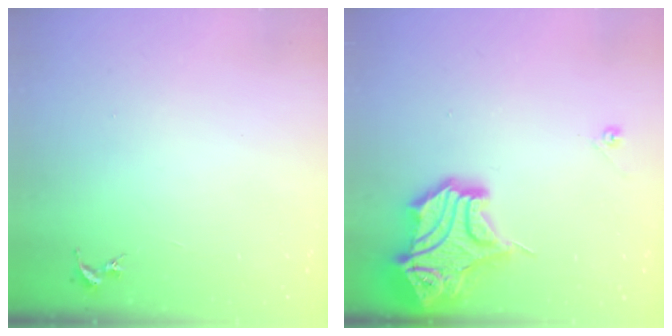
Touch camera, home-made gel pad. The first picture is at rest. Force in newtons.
{"total": 17.4, "press": 17.2, "slide": 2.4}